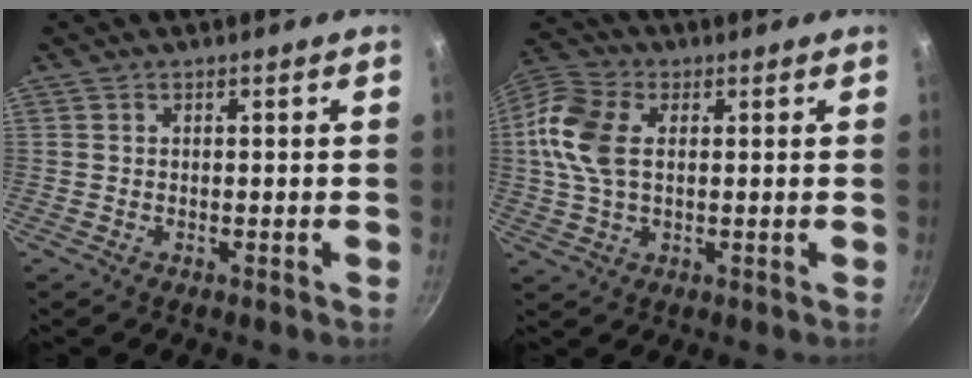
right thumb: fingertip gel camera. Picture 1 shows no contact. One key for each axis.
{"total": 11.4, "fx": 1.6, "fy": 7.1, "fz": 8.8, "tx": -0.174, "ty": 0.017, "tz": 0.018}